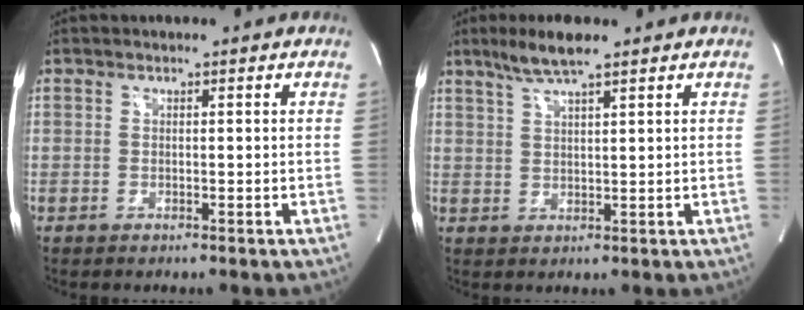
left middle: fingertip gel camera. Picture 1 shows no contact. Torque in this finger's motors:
{"motor_torque": [0.40, -0.32, 0.02, 0.06]}